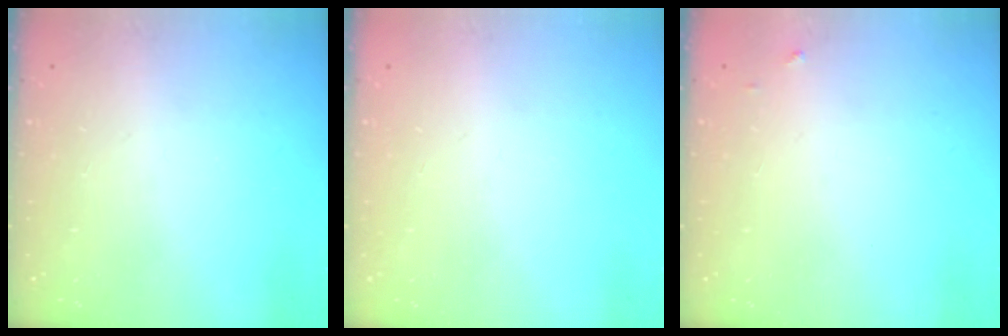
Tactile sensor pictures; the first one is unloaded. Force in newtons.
{"total": 0.0}
{"total": 3.5, "press": 3.5, "slide": 0.2}